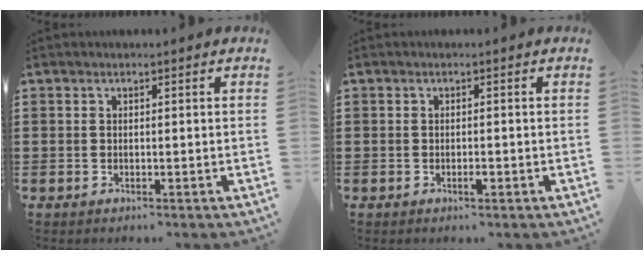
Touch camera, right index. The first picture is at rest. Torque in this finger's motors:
{"motor_torque": [0.49, 0.54, 0.02, 0.00]}